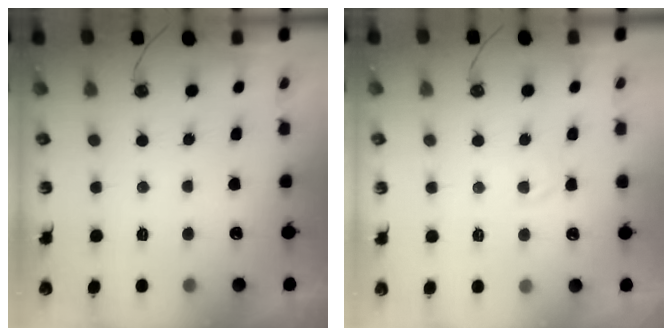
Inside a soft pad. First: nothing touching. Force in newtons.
{"total": 3.3, "press": 3.3, "slide": 0.4}